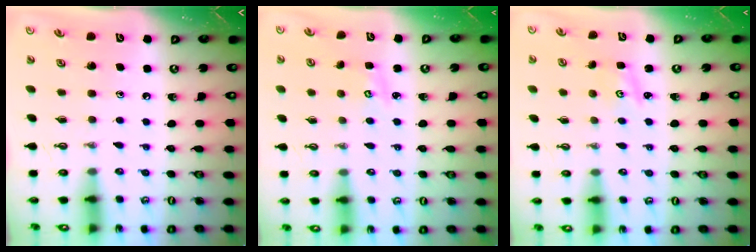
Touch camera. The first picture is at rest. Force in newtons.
{"total": 3.2, "press": 3.2, "slide": 0.3}
{"total": 1.0, "press": 0.9, "slide": 0.2}